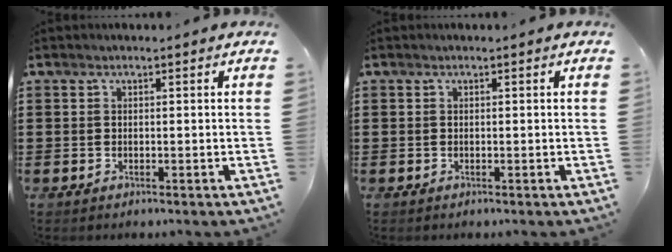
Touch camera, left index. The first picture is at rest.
{"total": 0.0}